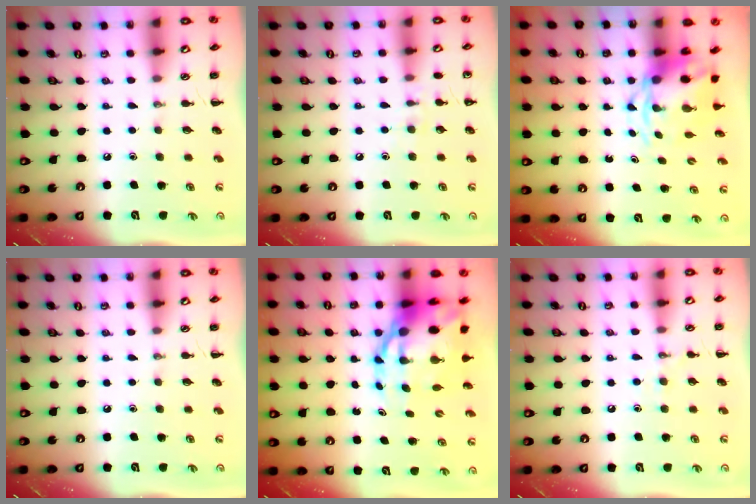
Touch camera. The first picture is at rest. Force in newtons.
{"total": 6.6, "press": 6.3, "slide": 1.9}
{"total": 5.8, "press": 5.7, "slide": 1.0}
{"total": 0.0}
{"total": 14.1, "press": 13.6, "slide": 3.7}
{"total": 6.6, "press": 6.4, "slide": 1.6}